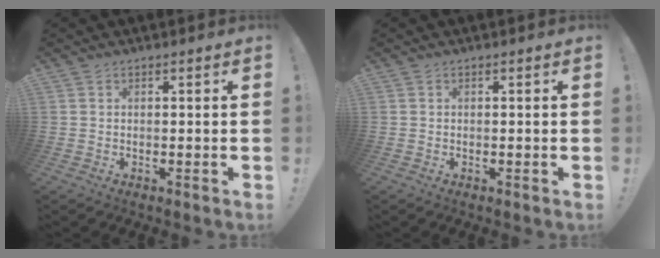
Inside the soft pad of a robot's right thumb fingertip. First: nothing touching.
{"total": 0.0}